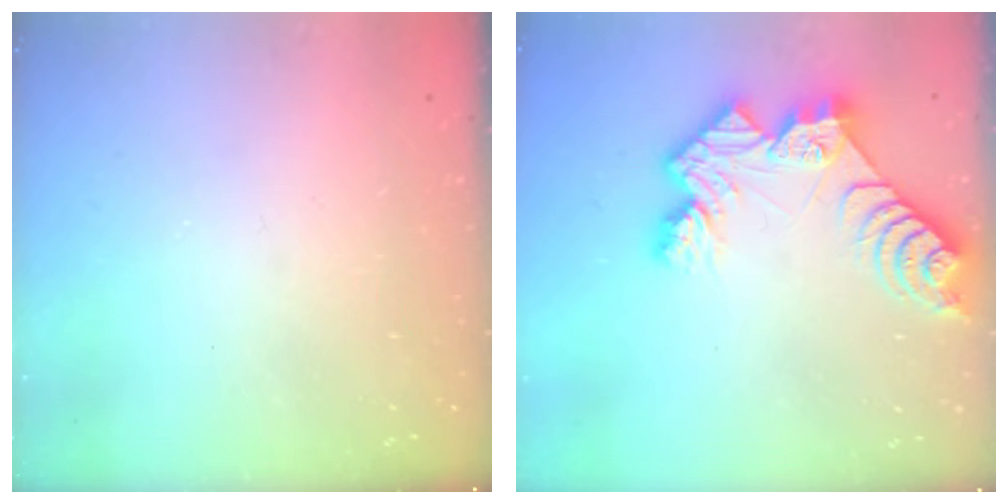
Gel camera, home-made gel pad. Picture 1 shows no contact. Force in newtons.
{"total": 12.3, "press": 12.3, "slide": 1.3}